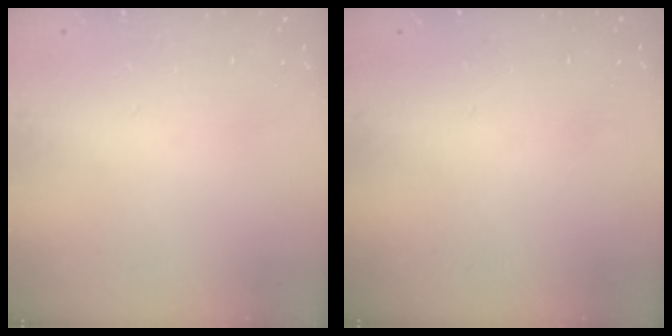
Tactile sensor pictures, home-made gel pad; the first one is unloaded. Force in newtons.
{"total": 0.0}